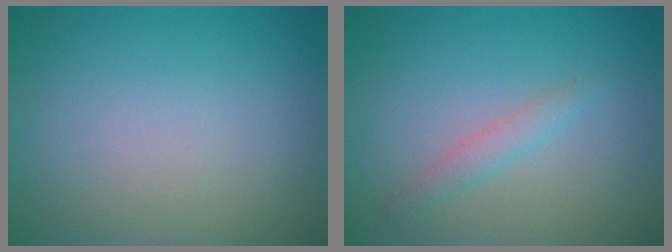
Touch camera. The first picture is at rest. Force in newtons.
{"total": 1.5, "press": 1.5, "slide": 0.0}